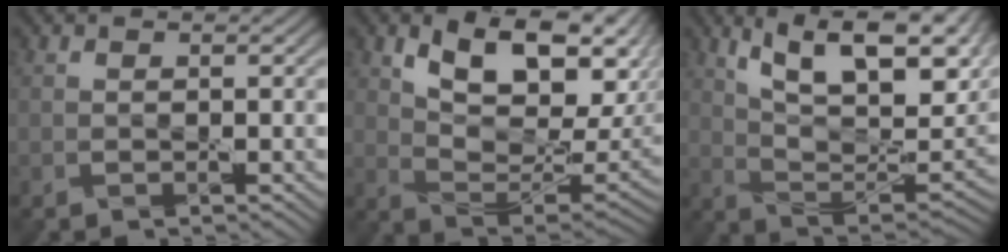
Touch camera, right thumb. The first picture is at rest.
{"total": 13.8, "force": [6.3, 6.1, 10.5], "torque": [-0.181, -0.010, 0.112]}
{"total": 17.1, "force": [9.2, 6.5, 12.8], "torque": [-0.225, 0.008, 0.150]}